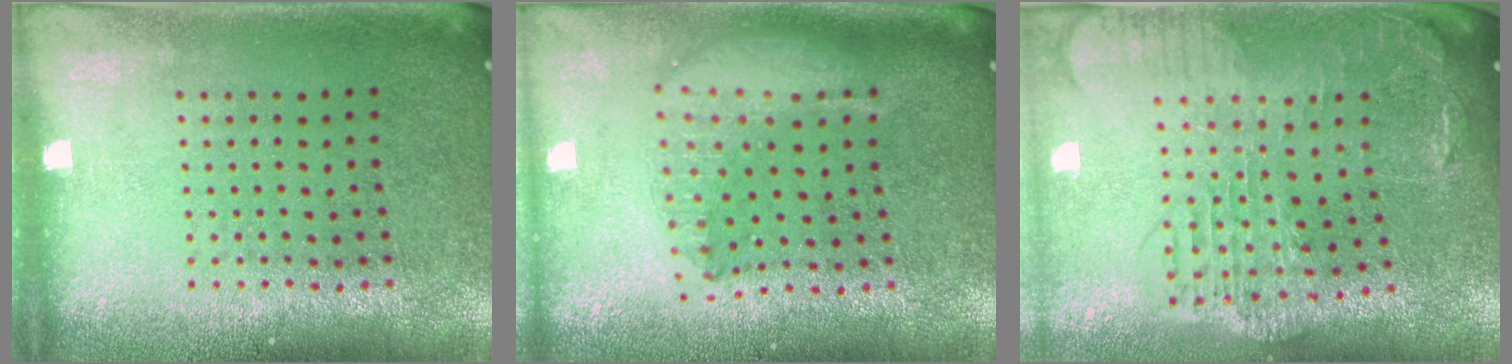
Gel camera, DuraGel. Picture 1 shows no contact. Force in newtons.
{"total": 1.9, "press": 1.6, "slide": 1.2}
{"total": 1.9, "press": 1.8, "slide": 0.7}